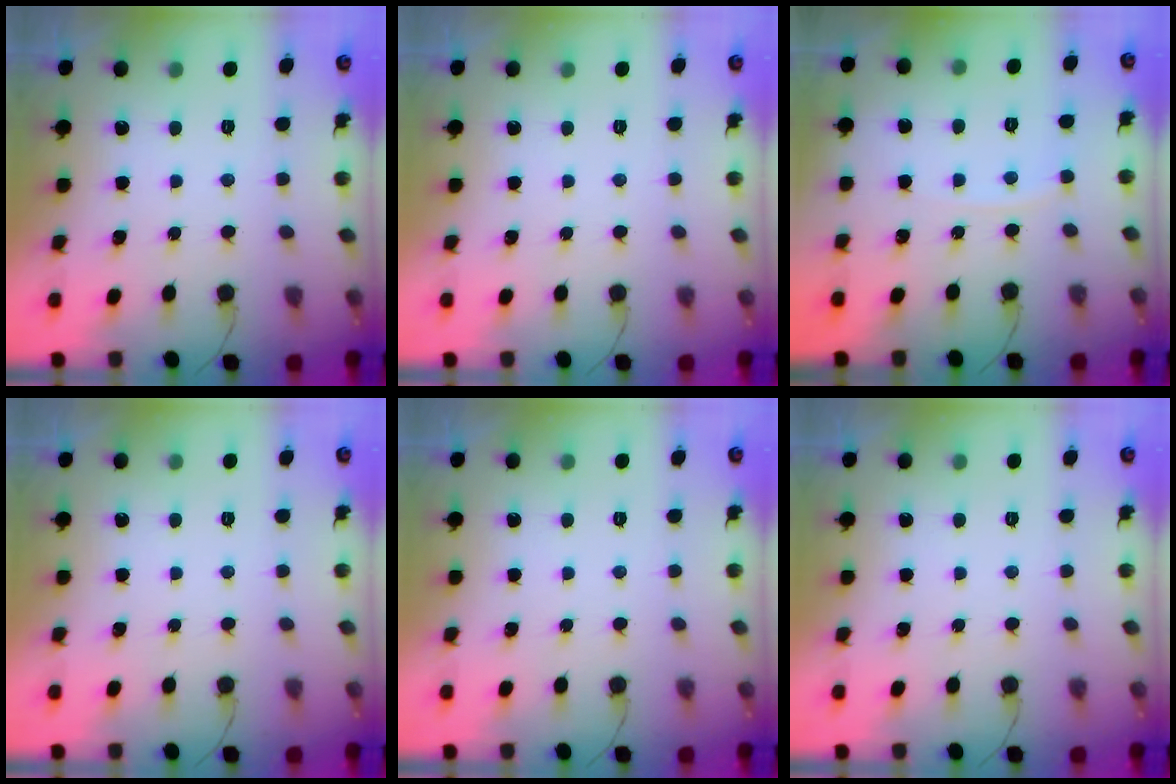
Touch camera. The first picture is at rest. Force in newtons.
{"total": 0.0}
{"total": 2.8, "press": 2.7, "slide": 0.3}
{"total": 0.0}
{"total": 0.0}
{"total": 0.0}